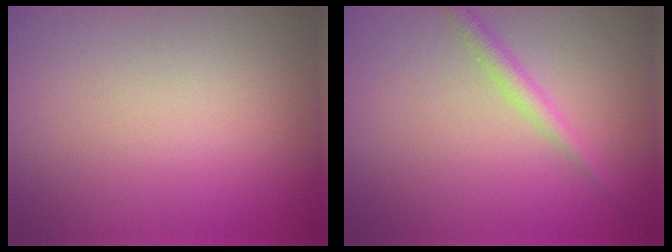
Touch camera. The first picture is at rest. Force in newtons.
{"total": 1.7, "press": 1.7, "slide": 0.1}